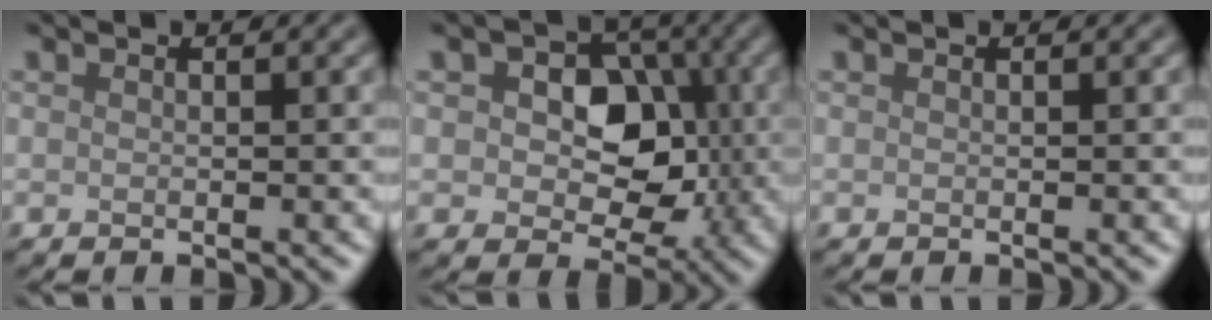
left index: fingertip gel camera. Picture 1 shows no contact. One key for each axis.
{"total": 7.1, "fx": 0.6, "fy": 5.1, "fz": 4.9, "tx": -0.060, "ty": 0.001, "tz": -0.004}
{"total": 0.0}